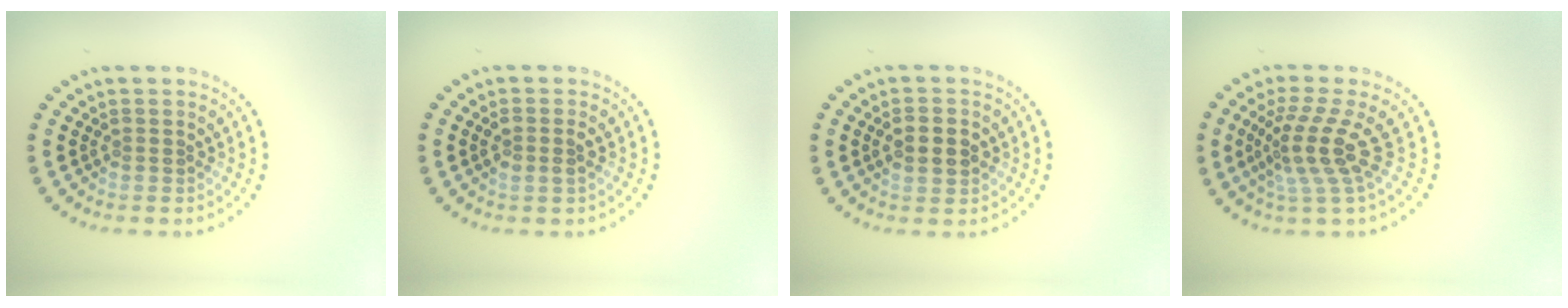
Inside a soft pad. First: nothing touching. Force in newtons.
{"total": 1.4, "press": 1.3, "slide": 0.5}
{"total": 3.4, "press": 3.4, "slide": 0.1}
{"total": 3.9, "press": 2.7, "slide": 2.8}